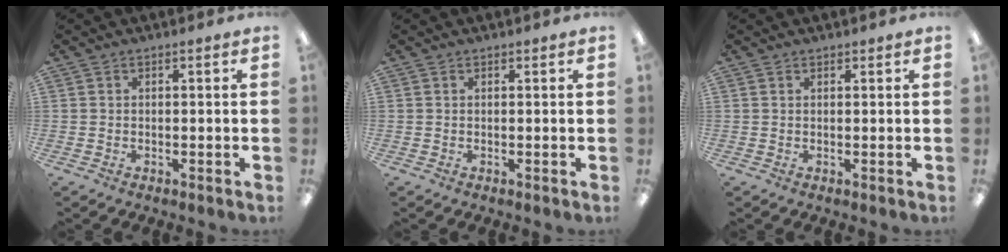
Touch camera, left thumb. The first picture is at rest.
{"total": 0.0}
{"total": 0.7, "force": [0.6, 0.3, 0.1], "torque": [-0.003, 0.000, 0.011]}